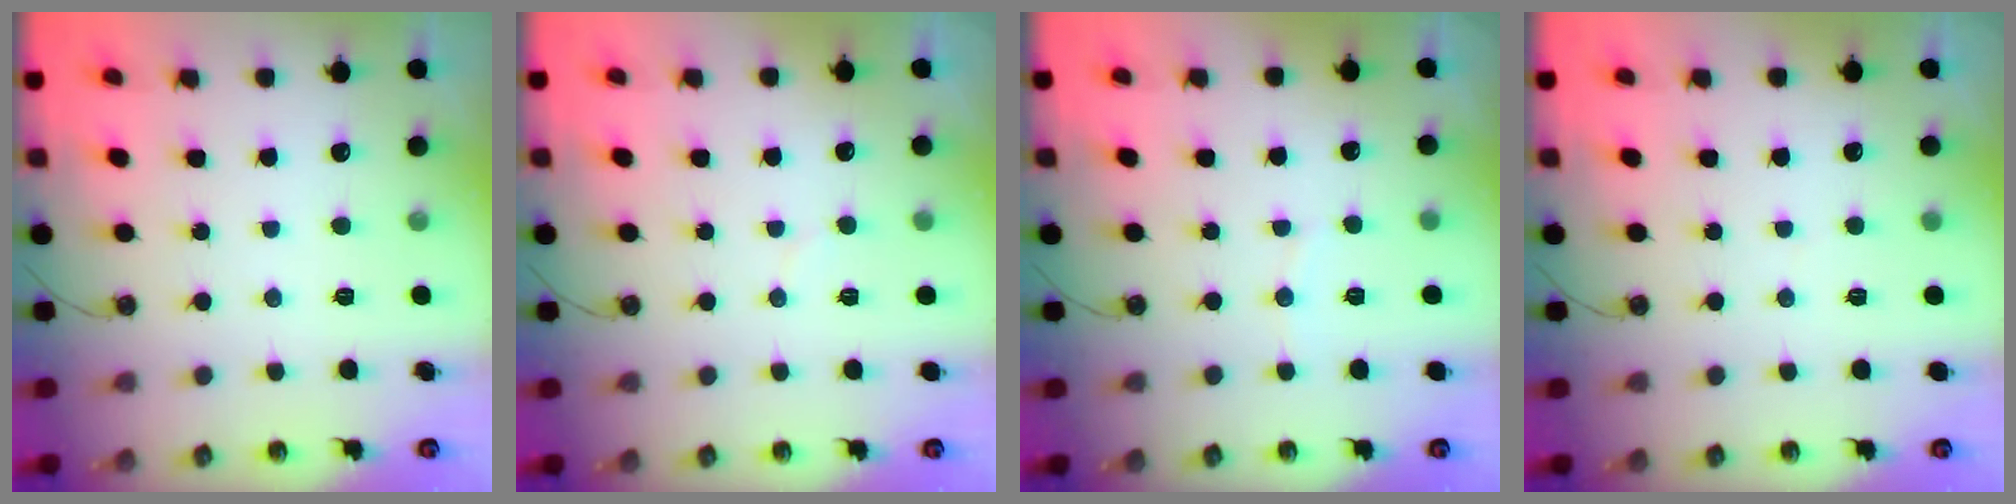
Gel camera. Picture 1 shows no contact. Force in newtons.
{"total": 4.1, "press": 4.1, "slide": 0.4}
{"total": 3.0, "press": 2.9, "slide": 0.7}
{"total": 1.2, "press": 1.2, "slide": 0.1}